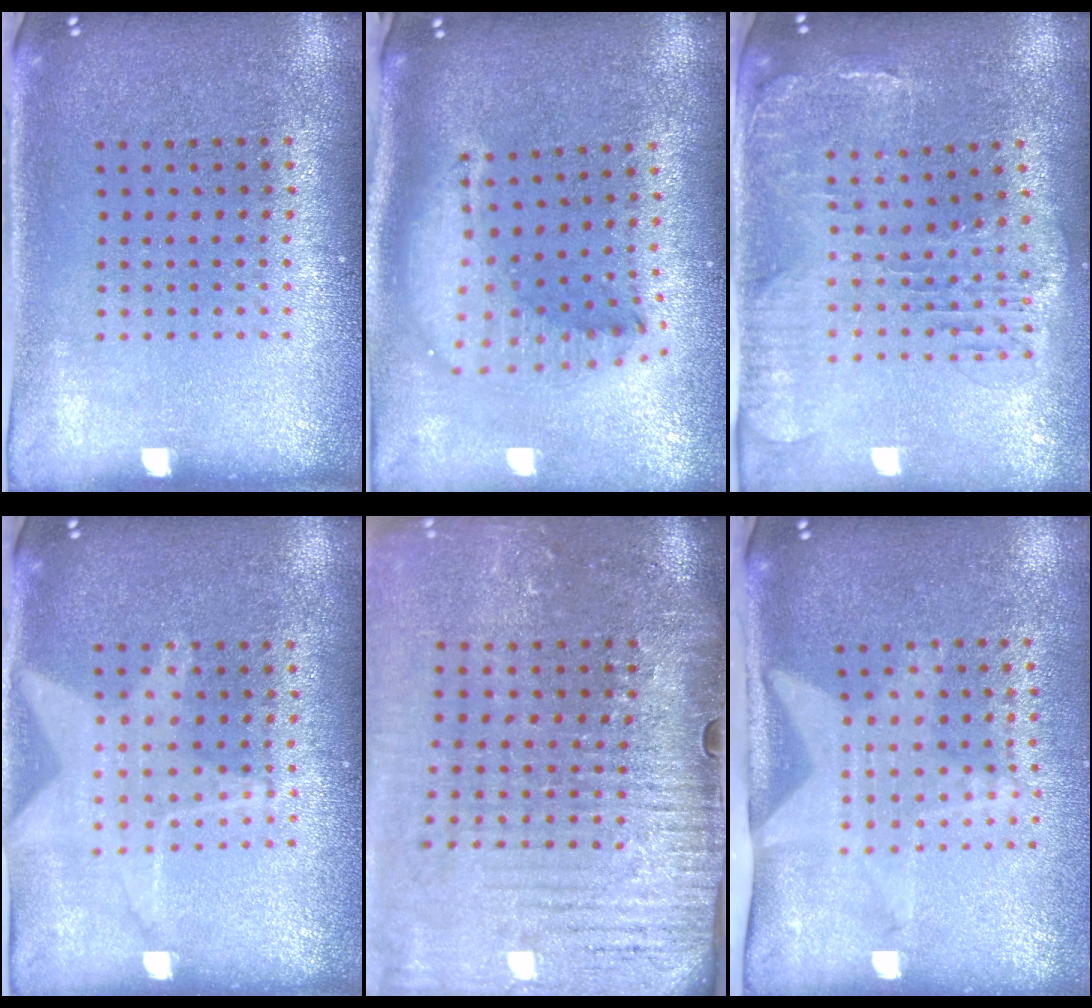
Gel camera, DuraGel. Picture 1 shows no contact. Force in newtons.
{"total": 2.1, "press": 1.6, "slide": 1.3}
{"total": 1.4, "press": 1.3, "slide": 0.3}
{"total": 1.3, "press": 1.2, "slide": 0.3}
{"total": 4.3, "press": 3.7, "slide": 2.2}
{"total": 2.1, "press": 1.5, "slide": 1.4}